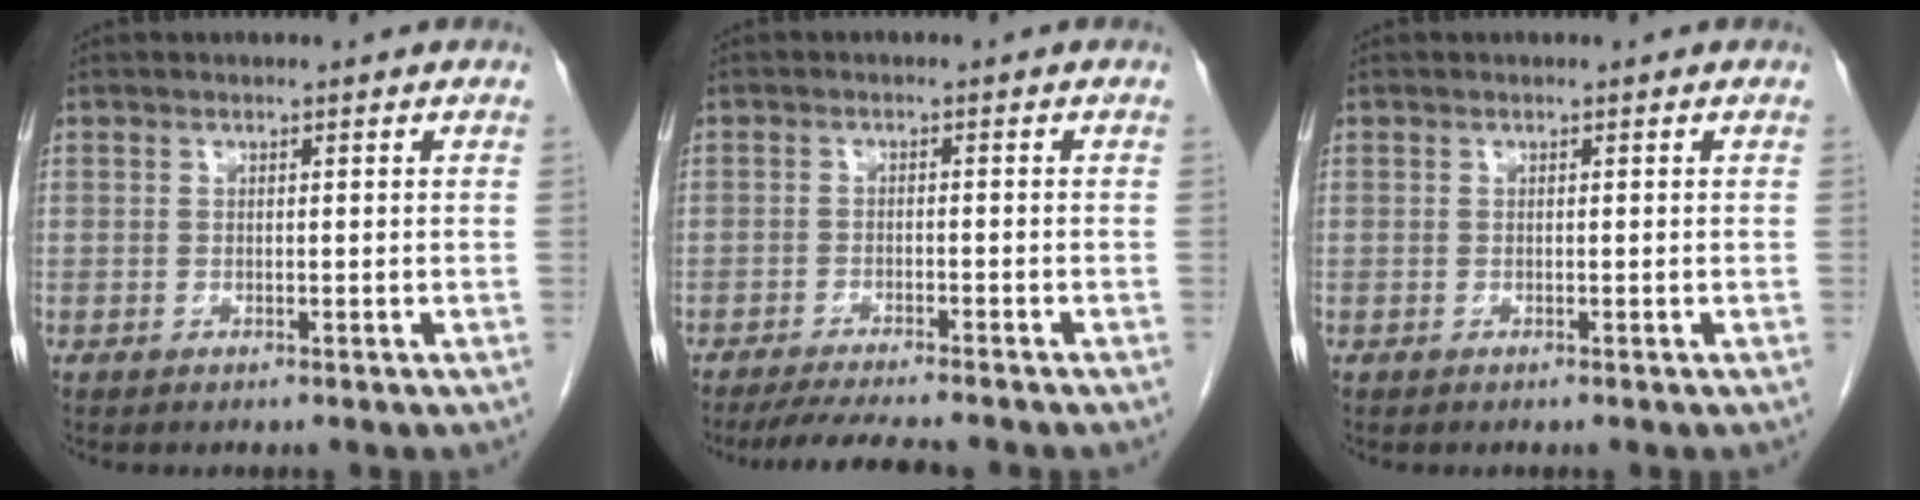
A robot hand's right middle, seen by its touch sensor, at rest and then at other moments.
{"total": 8.1, "force": [-7.2, 0.5, 3.7], "torque": [-0.055, -0.019, -0.112]}
{"total": 0.0}